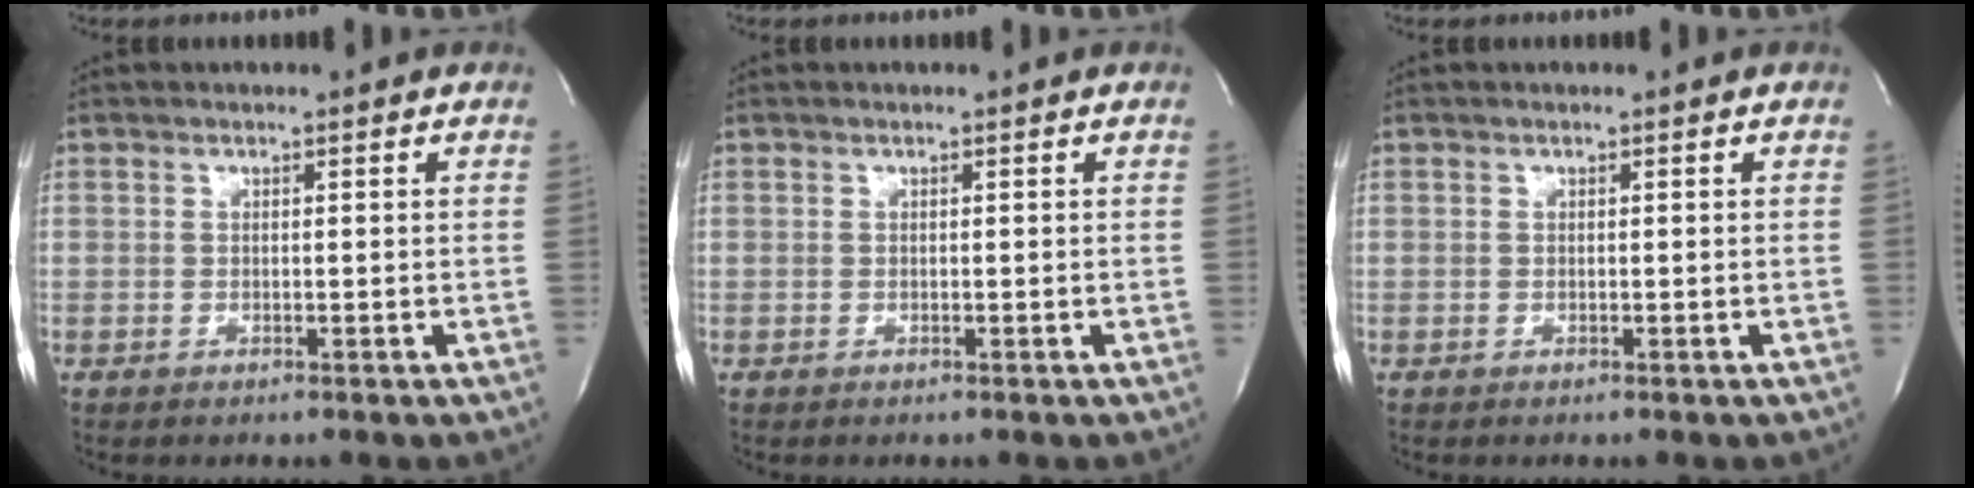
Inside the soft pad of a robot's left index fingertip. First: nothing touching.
{"total": 0.0}
{"total": 0.0}